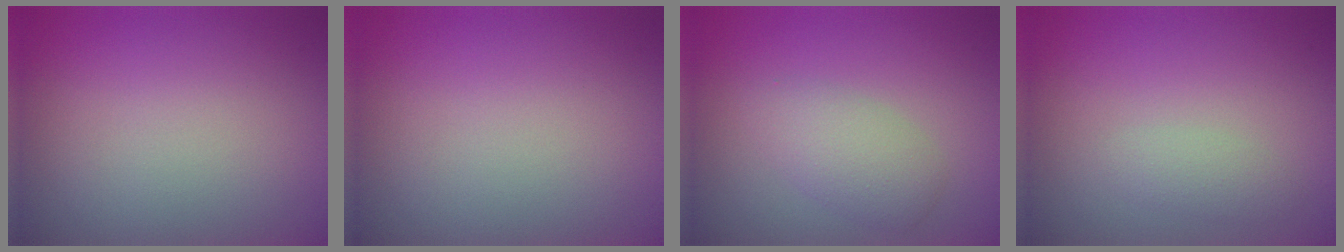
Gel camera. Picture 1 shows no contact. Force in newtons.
{"total": 0.0}
{"total": 2.9, "press": 2.9, "slide": 0.1}
{"total": 1.2, "press": 1.2, "slide": 0.0}